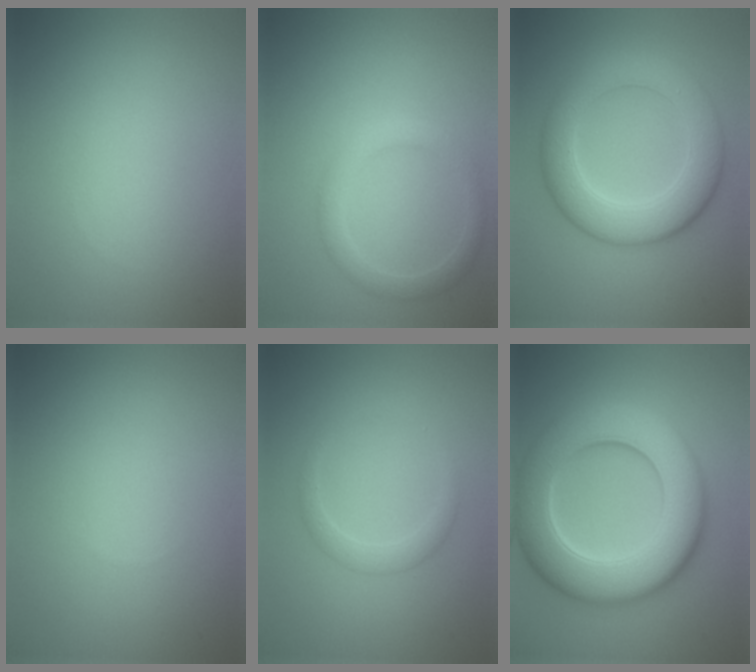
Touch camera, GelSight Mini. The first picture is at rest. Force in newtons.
{"total": 2.2, "press": 2.2, "slide": 0.1}
{"total": 6.8, "press": 6.8, "slide": 0.5}
{"total": 0.0}
{"total": 1.6, "press": 1.6, "slide": 0.1}
{"total": 11.0, "press": 10.9, "slide": 0.4}